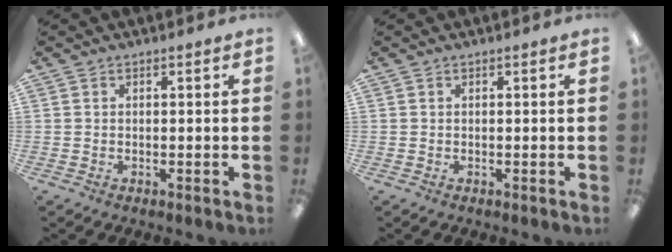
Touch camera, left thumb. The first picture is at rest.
{"total": 0.0}